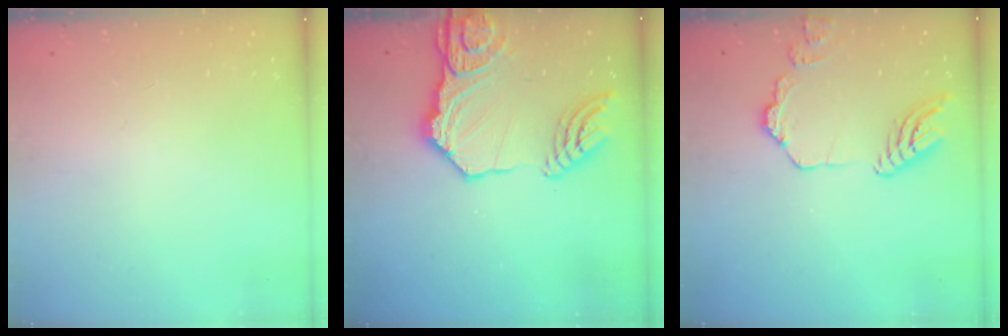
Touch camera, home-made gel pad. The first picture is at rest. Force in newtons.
{"total": 19.1, "press": 19.0, "slide": 1.3}
{"total": 12.2, "press": 12.2, "slide": 0.5}